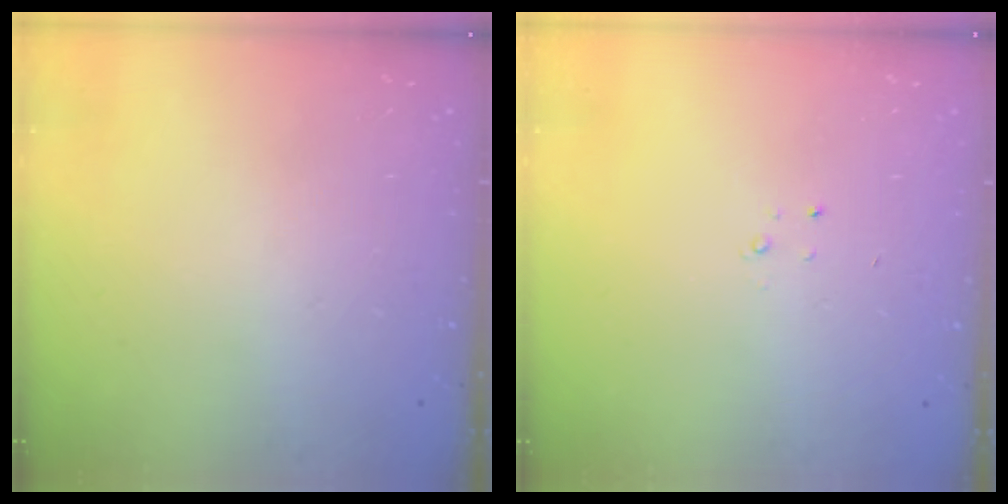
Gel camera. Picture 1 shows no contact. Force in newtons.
{"total": 1.5, "press": 1.5, "slide": 0.2}